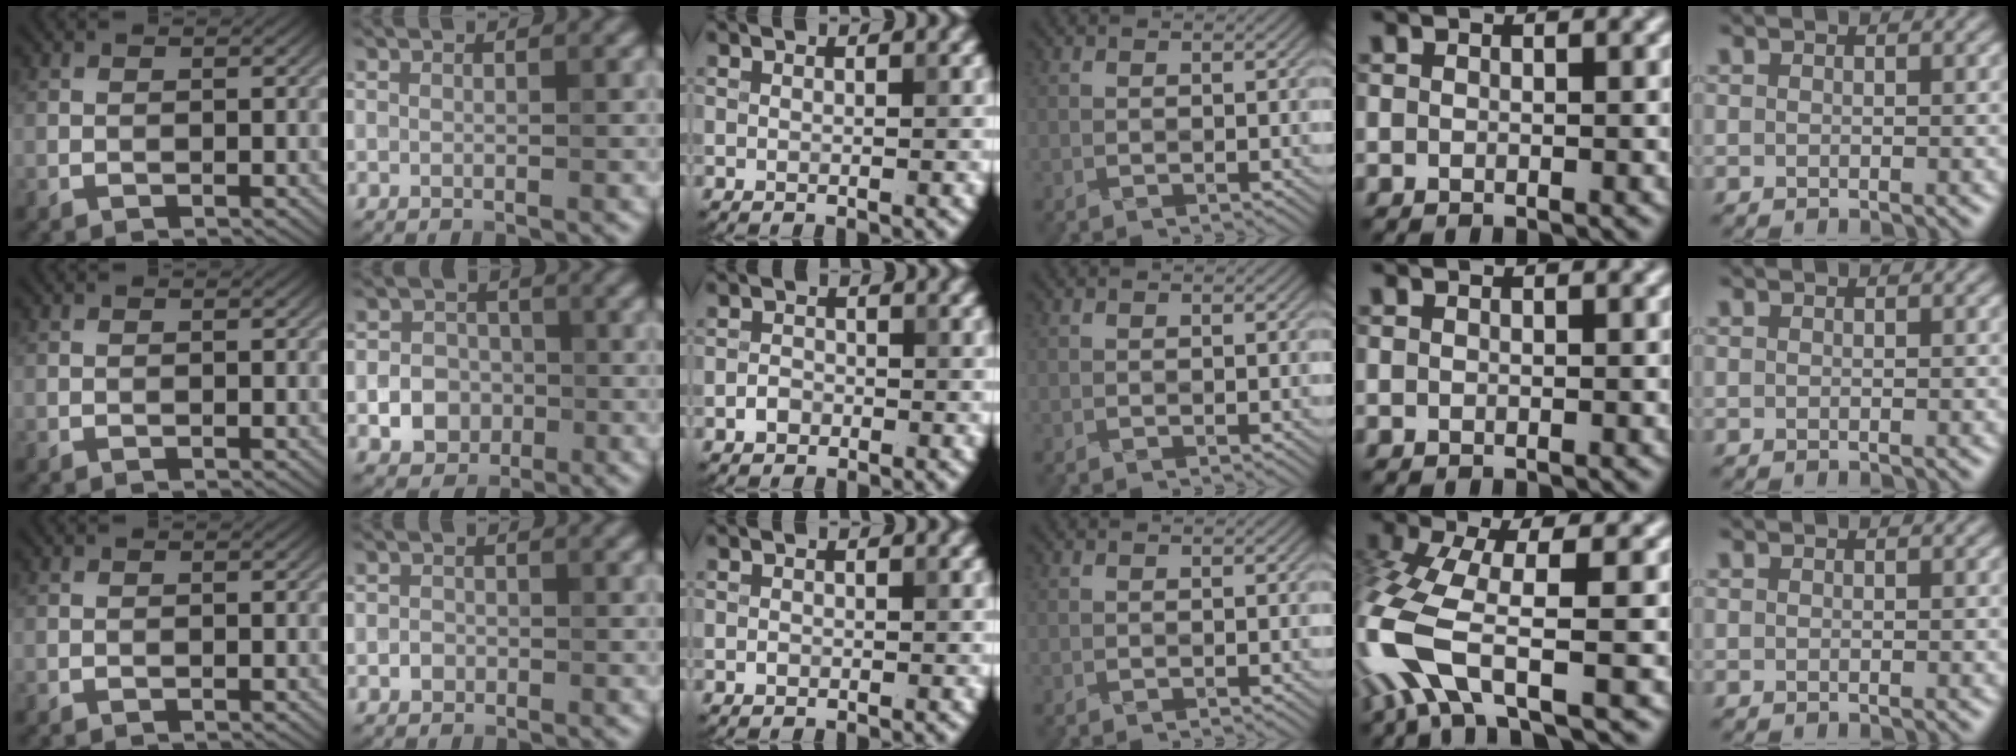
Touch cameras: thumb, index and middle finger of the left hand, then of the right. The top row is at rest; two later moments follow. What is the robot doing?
{"motion": "fold", "object": "handkerchief"}